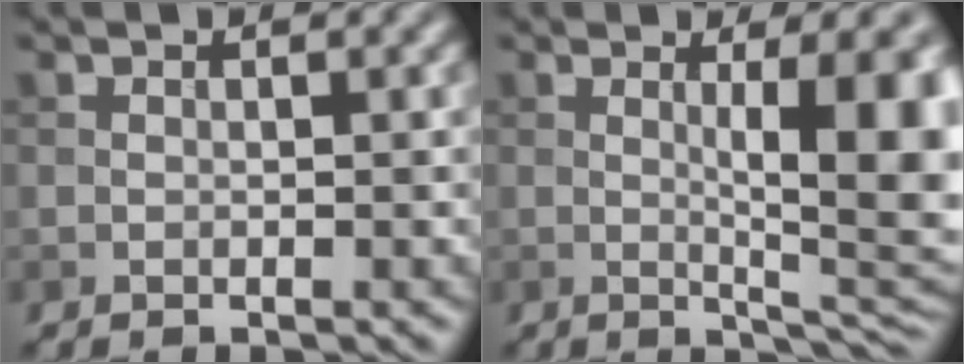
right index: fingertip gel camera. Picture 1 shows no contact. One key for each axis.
{"total": 9.5, "fx": 0.9, "fy": 2.1, "fz": 9.3, "tx": -0.126, "ty": -0.007, "tz": 0.018}